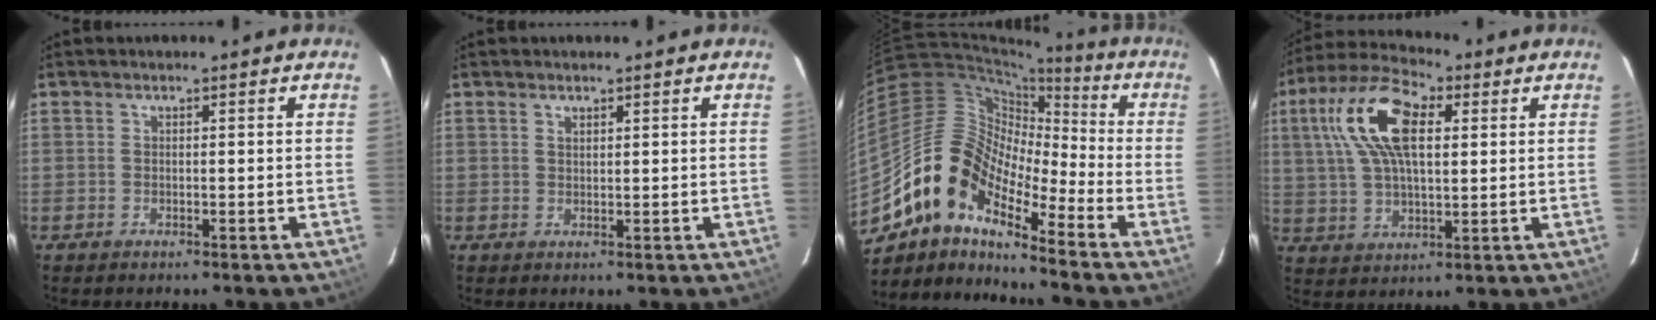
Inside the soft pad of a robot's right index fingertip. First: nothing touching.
{"total": 0.8, "force": [0.6, 0.4, 0.4], "torque": [-0.005, 0.001, 0.011]}
{"total": 14.4, "force": [-10.4, 5.8, 8.2], "torque": [-0.134, 0.007, -0.213]}
{"total": 15.7, "force": [4.9, 7.4, 12.9], "torque": [-0.255, 0.029, 0.085]}